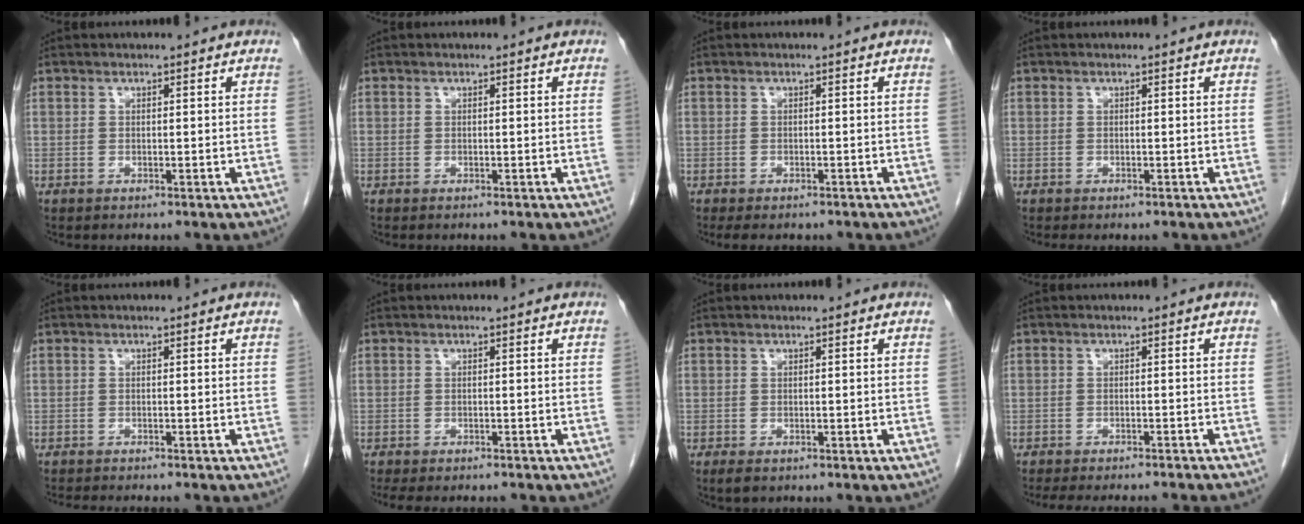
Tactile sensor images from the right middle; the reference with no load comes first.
{"total": 0.9, "force": [-0.8, 0.2, 0.4], "torque": [-0.007, -0.002, -0.009]}
{"total": 6.1, "force": [-5.1, 2.1, 2.7], "torque": [-0.027, -0.005, -0.059]}
{"total": 1.3, "force": [-1.1, 0.4, 0.6], "torque": [-0.011, -0.004, -0.013]}
{"total": 5.4, "force": [-4.7, 0.5, 2.5], "torque": [-0.028, -0.011, -0.067]}
{"total": 7.4, "force": [-6.5, 1.8, 3.0], "torque": [-0.036, -0.008, -0.086]}
{"total": 1.6, "force": [-1.0, 0.7, 1.0], "torque": [-0.018, -0.002, -0.011]}
{"total": 13.0, "force": [-11.8, 0.9, 5.3], "torque": [-0.068, -0.019, -0.147]}